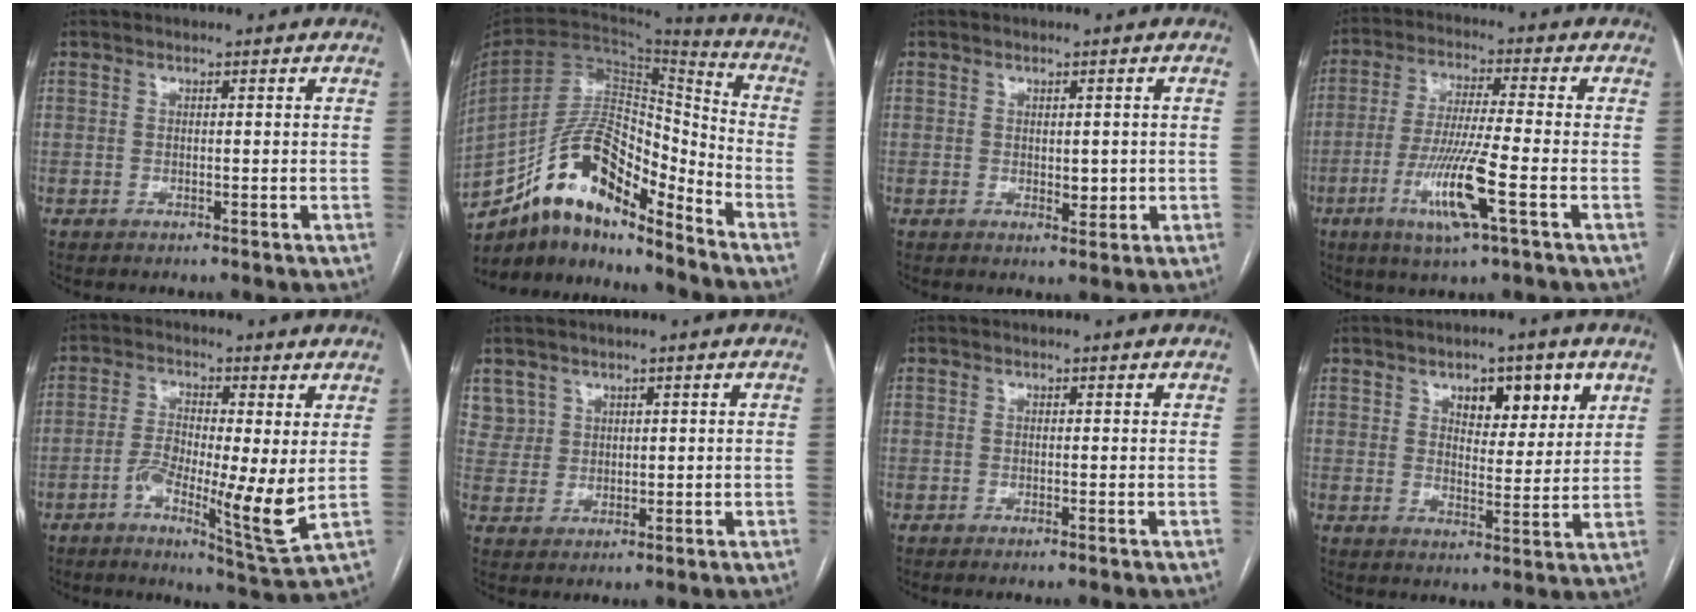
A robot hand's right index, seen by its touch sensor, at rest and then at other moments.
{"total": 16.0, "force": [-12.4, 5.0, 8.7], "torque": [-0.153, 0.042, -0.222]}
{"total": 2.5, "force": [-0.2, 1.5, 2.1], "torque": [-0.025, -0.003, 0.003]}
{"total": 11.0, "force": [-4.1, 0.0, 10.2], "torque": [-0.204, -0.016, -0.079]}
{"total": 10.2, "force": [-1.5, 1.3, 10.0], "torque": [-0.177, -0.008, -0.029]}
{"total": 3.8, "force": [2.2, 3.1, -0.4], "torque": [0.021, 0.005, 0.043]}
{"total": 0.5, "force": [-0.4, -0.1, 0.4], "torque": [-0.009, 0.000, -0.007]}
{"total": 7.9, "force": [4.2, 3.3, 5.8], "torque": [-0.077, 0.002, 0.062]}